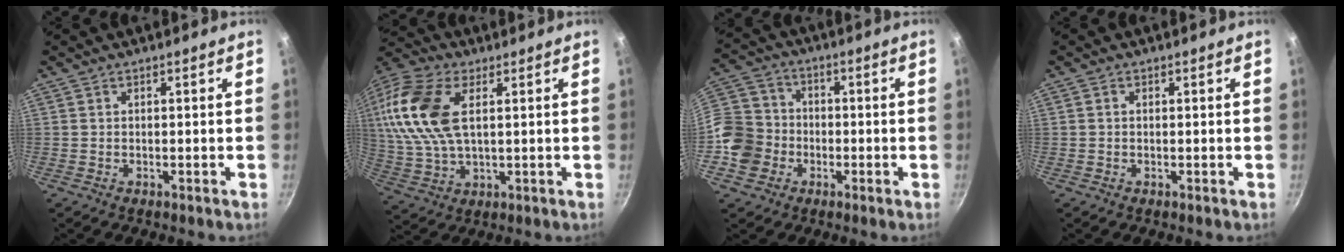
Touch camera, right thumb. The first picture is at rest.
{"total": 18.3, "force": [4.8, 10.5, 14.2], "torque": [-0.303, 0.008, 0.090]}
{"total": 12.3, "force": [-3.4, 10.7, 4.9], "torque": [-0.072, 0.038, -0.079]}
{"total": 0.6, "force": [0.1, 0.5, 0.4], "torque": [-0.006, 0.003, 0.000]}